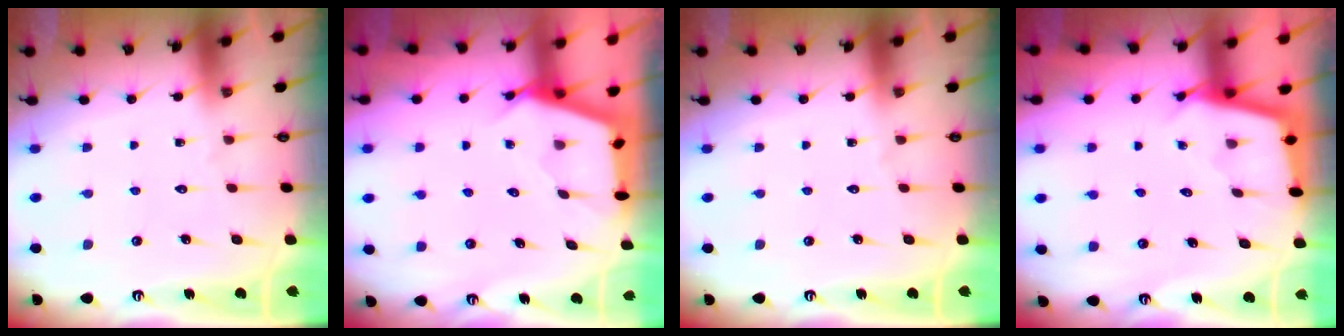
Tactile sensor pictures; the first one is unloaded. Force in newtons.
{"total": 2.7, "press": 2.7, "slide": 0.3}
{"total": 0.0}
{"total": 2.4, "press": 2.4, "slide": 0.2}